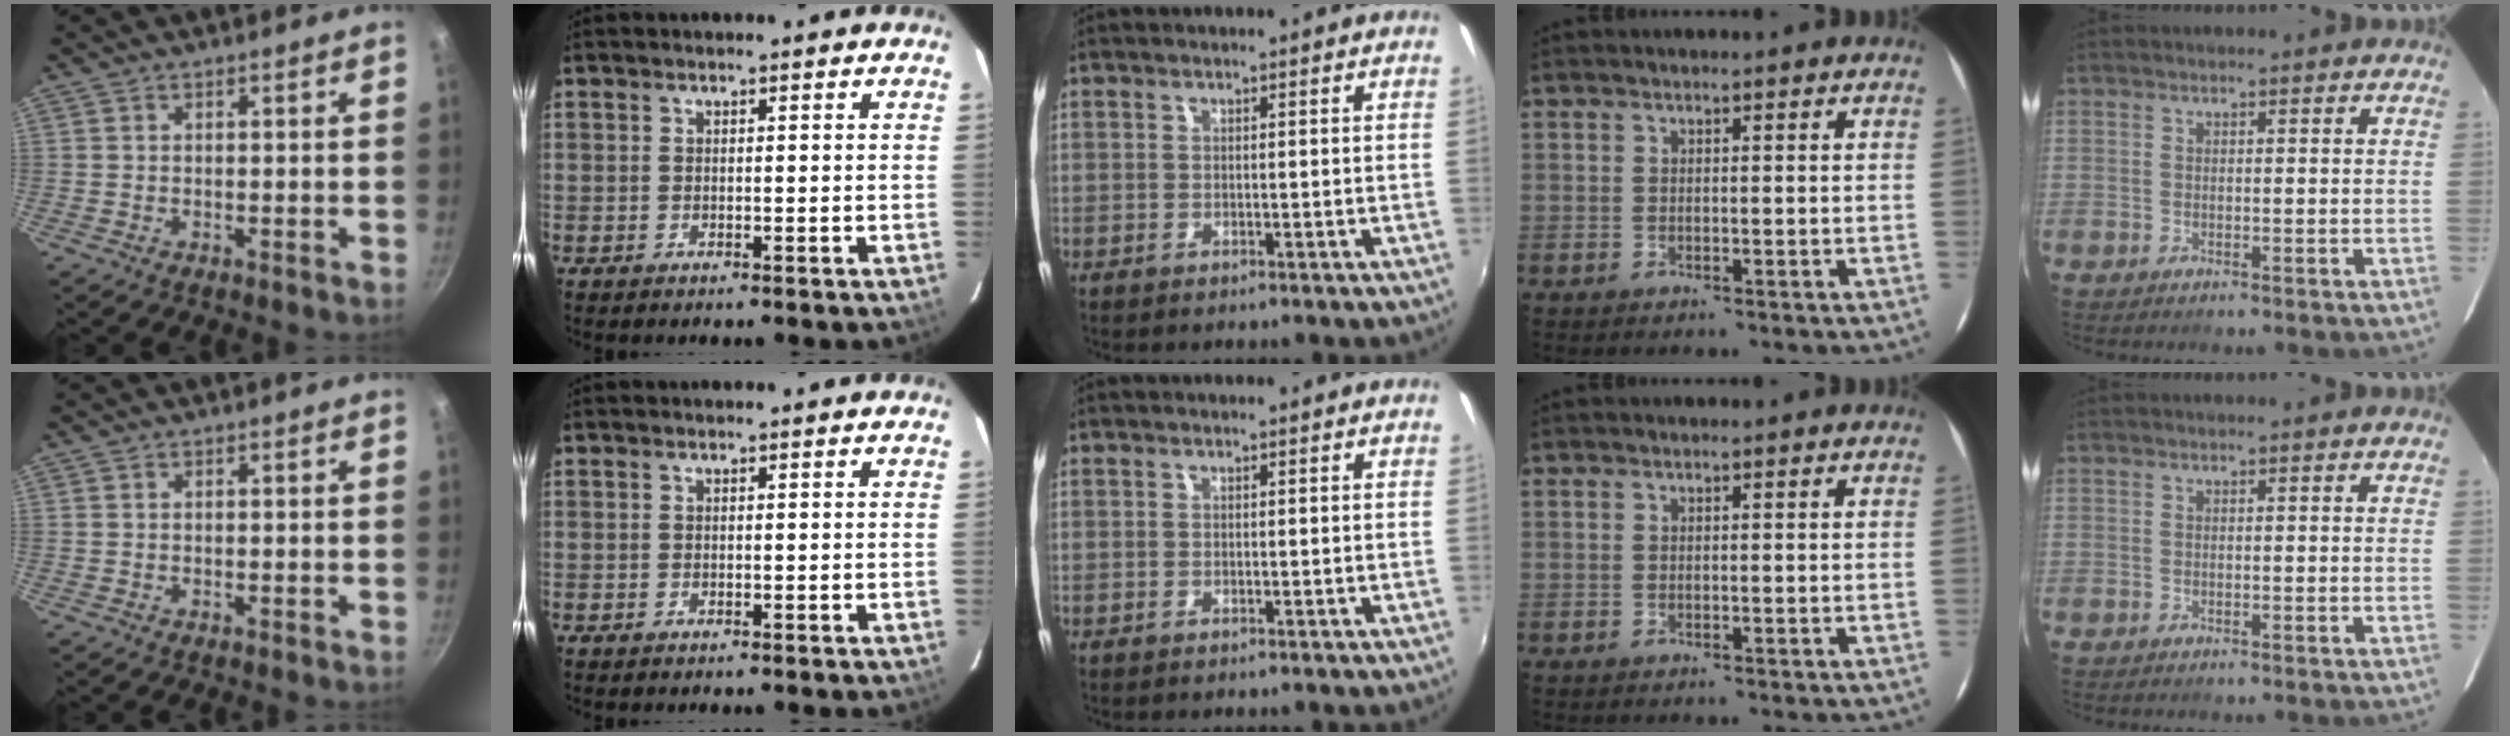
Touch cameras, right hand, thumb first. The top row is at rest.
{}